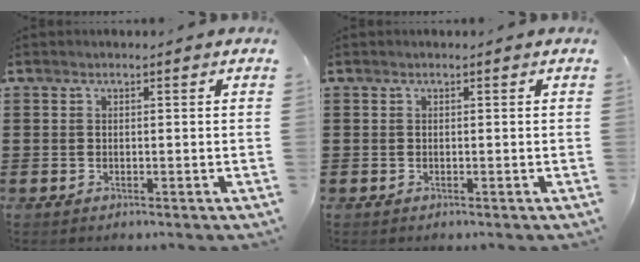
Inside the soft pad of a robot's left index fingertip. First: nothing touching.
{"total": 0.0}